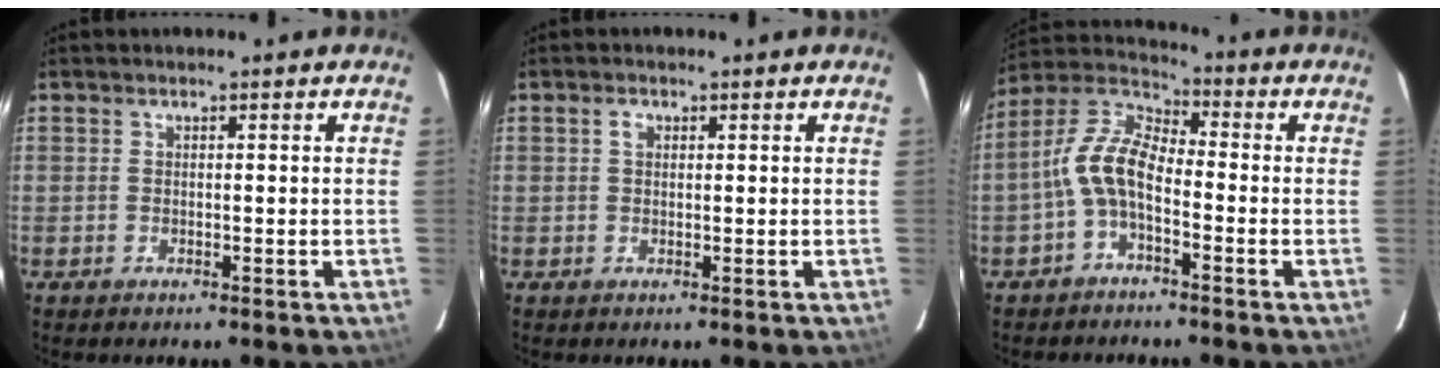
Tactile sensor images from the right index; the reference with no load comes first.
{"total": 1.3, "force": [0.4, 1.0, 0.8], "torque": [-0.013, 0.007, 0.006]}
{"total": 8.6, "force": [-2.9, 4.1, 6.9], "torque": [-0.152, 0.021, -0.064]}